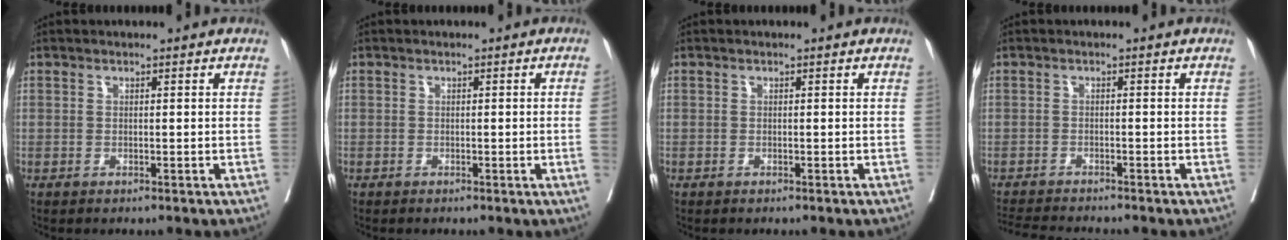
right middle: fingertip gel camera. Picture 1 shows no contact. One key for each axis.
{"total": 1.3, "fx": -0.2, "fy": -0.5, "fz": 1.2, "tx": -0.014, "ty": -0.002, "tz": -0.001}
{"total": 0.0}
{"total": 5.5, "fx": -5.3, "fy": -0.3, "fz": 1.6, "tx": -0.023, "ty": -0.015, "tz": -0.086}